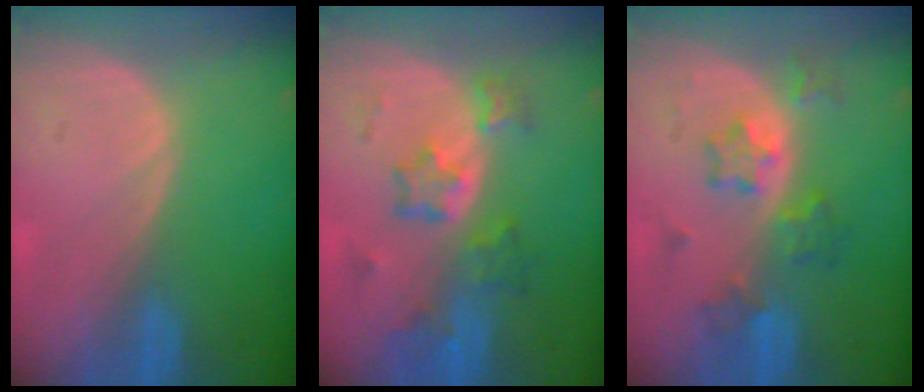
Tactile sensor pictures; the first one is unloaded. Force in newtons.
{"total": 7.1, "press": 6.5, "slide": 2.9}
{"total": 5.8, "press": 5.7, "slide": 1.4}